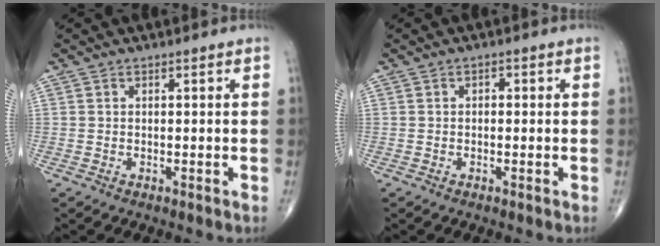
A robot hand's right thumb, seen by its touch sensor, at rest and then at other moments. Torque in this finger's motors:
{"motor_torque": [-0.40, 0.06, -0.26, -0.26, 0.05]}